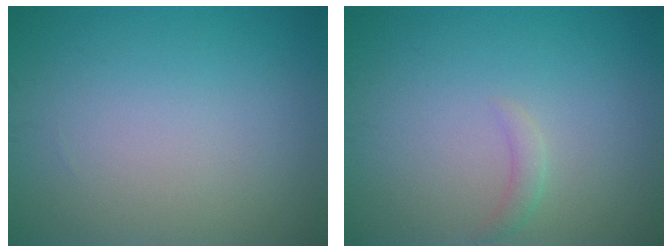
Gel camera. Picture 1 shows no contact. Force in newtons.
{"total": 1.0, "press": 1.0, "slide": 0.1}